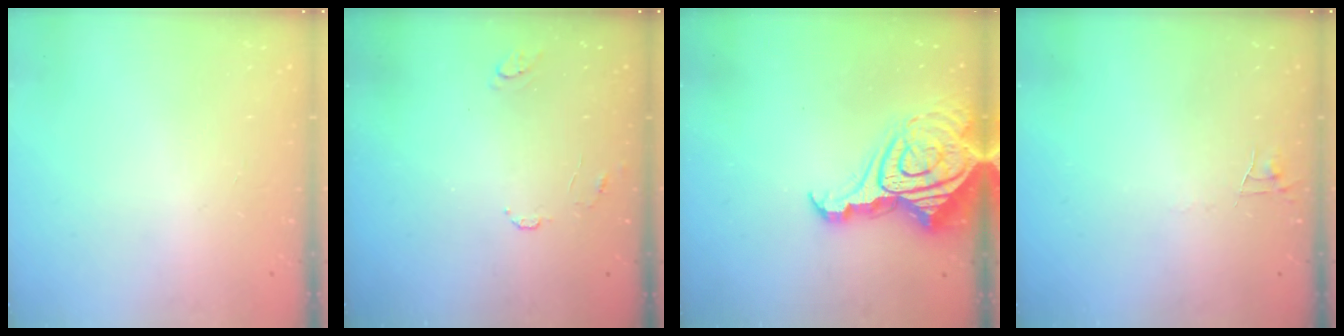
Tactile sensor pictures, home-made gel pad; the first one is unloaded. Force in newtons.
{"total": 6.2, "press": 6.2, "slide": 0.5}
{"total": 18.5, "press": 18.4, "slide": 1.8}
{"total": 3.5, "press": 3.5, "slide": 0.3}